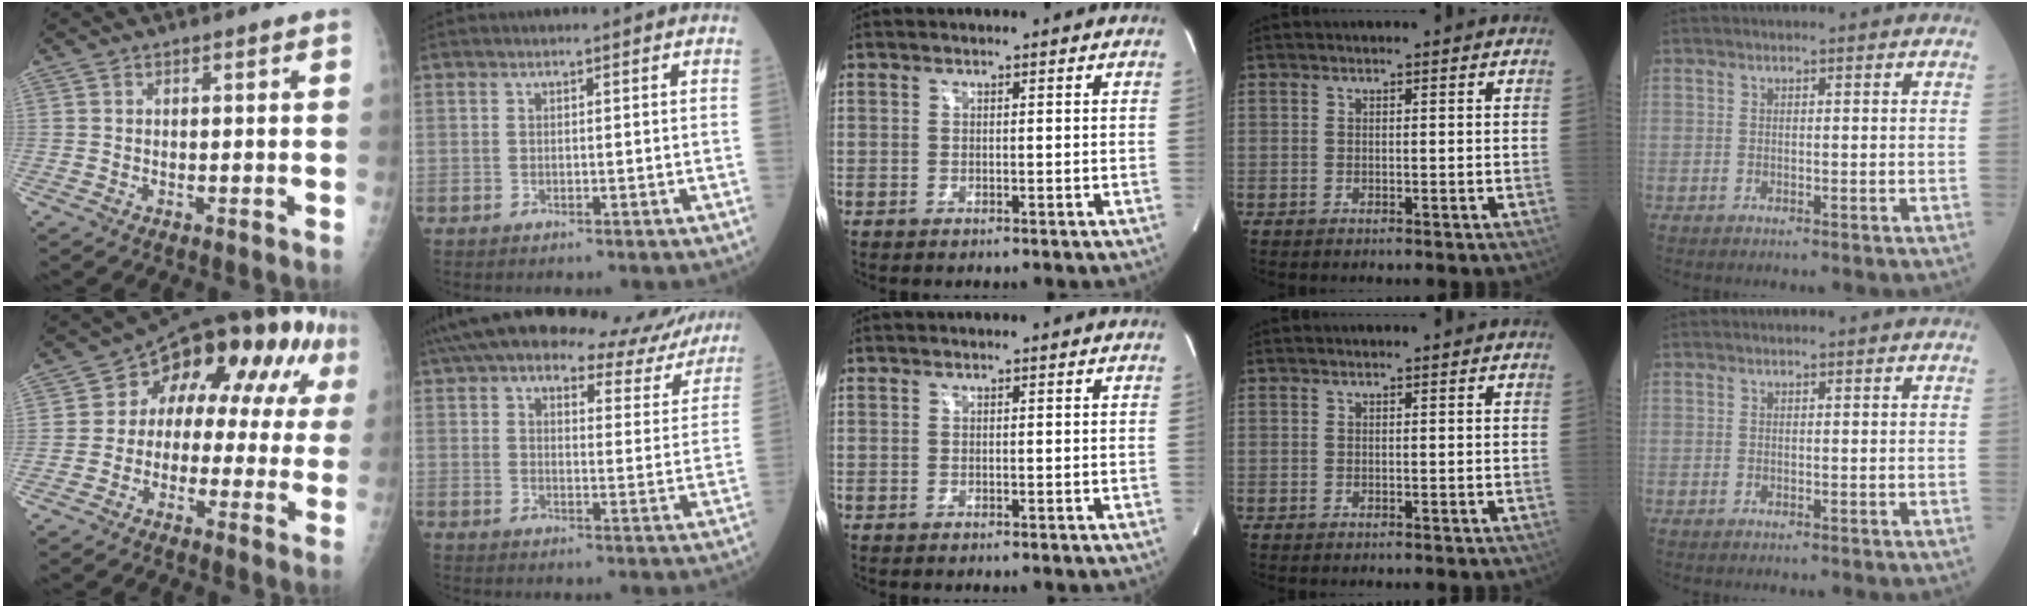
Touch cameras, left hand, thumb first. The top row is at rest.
{"thumb": {"total": 15.3, "force": [3.2, 9.8, 11.3], "torque": [-0.094, 0.042, 0.032]}, "index": {"total": 21.0, "force": [17.5, 6.5, 9.7], "torque": [-0.144, 0.025, 0.213]}}